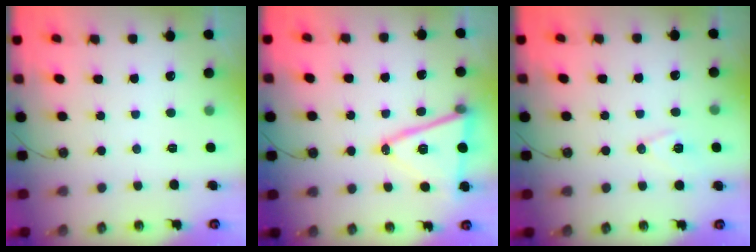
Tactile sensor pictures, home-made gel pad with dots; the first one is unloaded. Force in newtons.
{"total": 15.6, "press": 15.0, "slide": 3.9}
{"total": 8.7, "press": 7.9, "slide": 3.7}